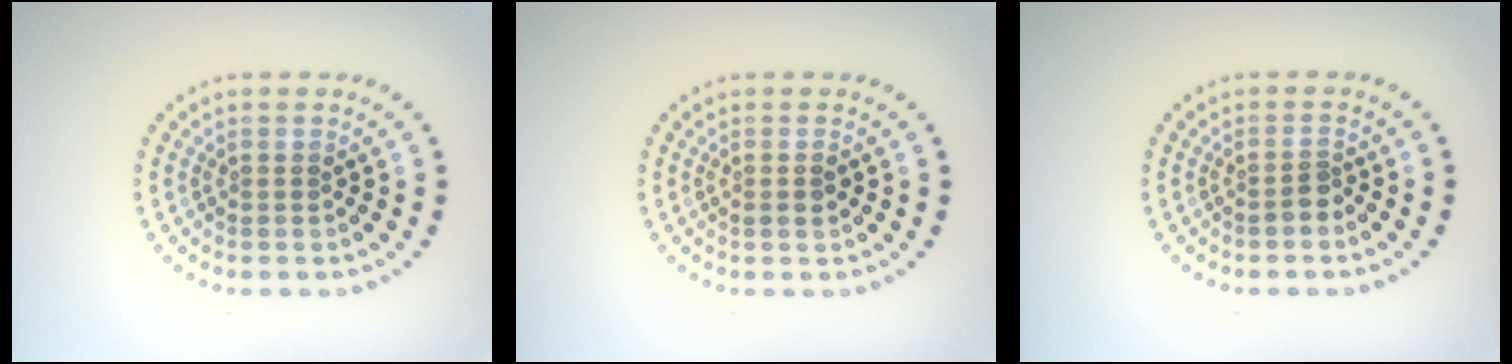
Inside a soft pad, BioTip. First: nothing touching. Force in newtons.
{"total": 1.0, "press": 1.0, "slide": 0.3}
{"total": 1.5, "press": 1.2, "slide": 0.9}